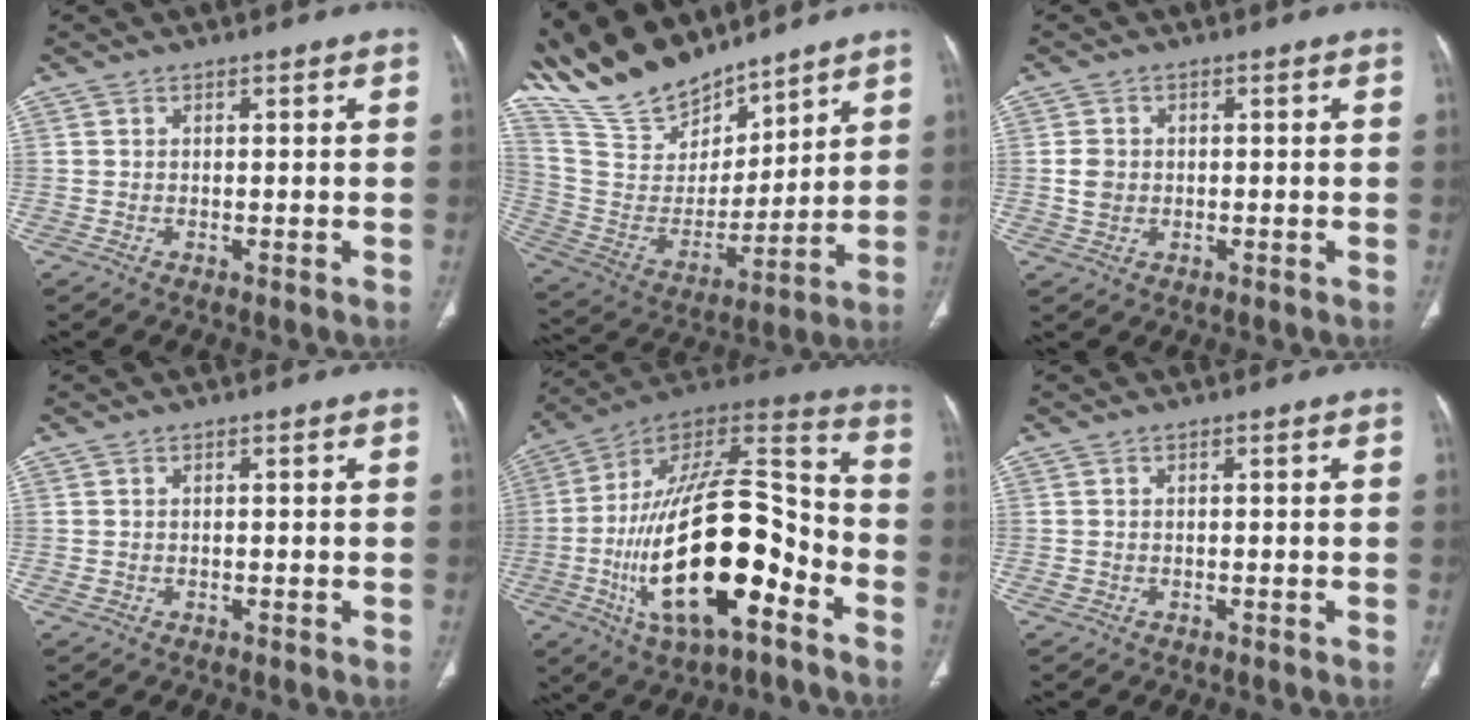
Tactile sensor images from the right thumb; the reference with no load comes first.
{"total": 19.7, "force": [17.5, 6.9, 5.9], "torque": [-0.084, -0.080, 0.340]}
{"total": 3.1, "force": [-0.1, 2.6, 1.5], "torque": [-0.021, 0.005, 0.001]}
{"total": 0.6, "force": [-0.2, 0.5, 0.2], "torque": [-0.004, 0.003, 0.001]}
{"total": 28.2, "force": [-9.6, 11.7, 23.8], "torque": [-0.438, 0.047, -0.153]}
{"total": 0.7, "force": [-0.3, 0.6, 0.2], "torque": [-0.004, 0.004, -0.001]}